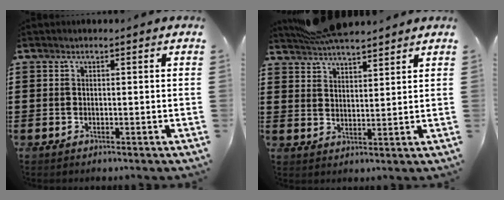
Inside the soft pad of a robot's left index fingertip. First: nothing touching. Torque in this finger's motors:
{"motor_torque": [0.45, -0.39, 0.68, 0.17]}